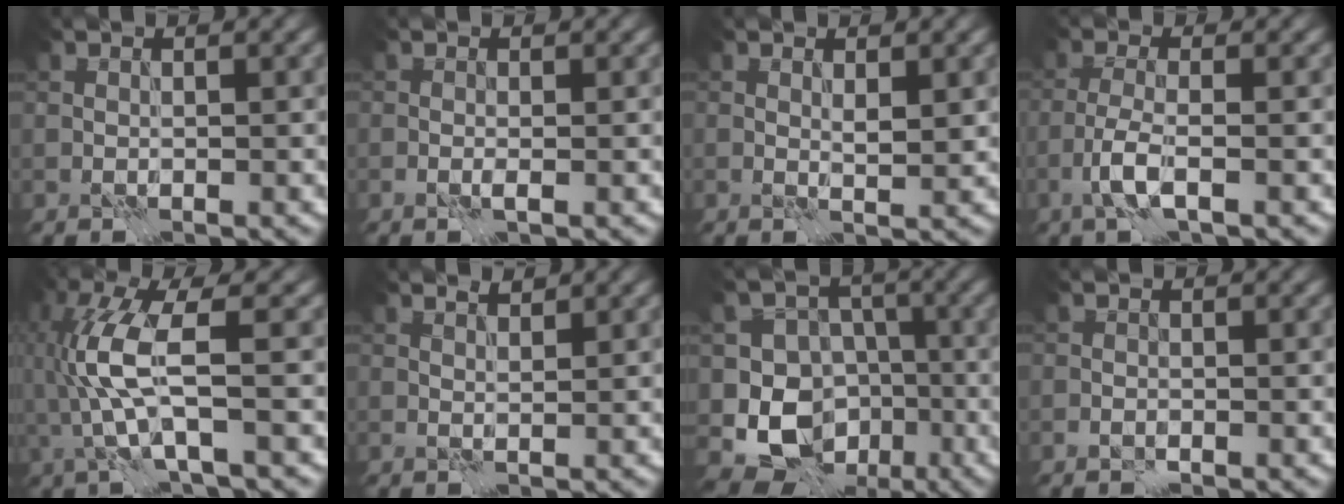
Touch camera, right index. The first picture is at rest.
{"total": 0.9, "force": [-0.2, 0.4, 0.8], "torque": [-0.022, -0.004, -0.006]}
{"total": 1.1, "force": [0.5, 0.1, 0.9], "torque": [-0.017, -0.004, 0.010]}
{"total": 2.8, "force": [-1.2, 0.7, 2.5], "torque": [-0.056, 0.004, -0.032]}
{"total": 6.9, "force": [-0.4, 1.8, 6.6], "torque": [-0.171, 0.007, -0.006]}
{"total": 1.2, "force": [1.1, 0.0, 0.3], "torque": [-0.006, -0.003, 0.019]}
{"total": 9.1, "force": [-2.7, 8.0, 3.5], "torque": [-0.045, -0.005, -0.063]}
{"total": 0.7, "force": [-0.4, 0.6, 0.2], "torque": [-0.002, -0.001, -0.009]}